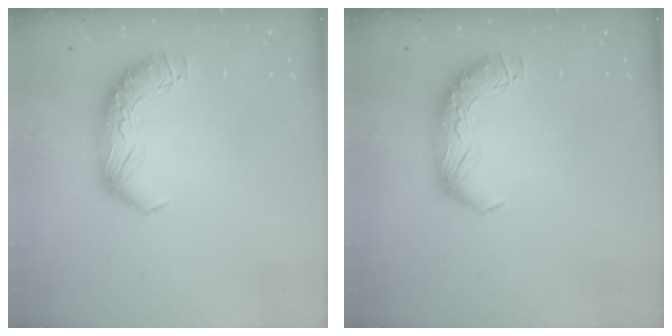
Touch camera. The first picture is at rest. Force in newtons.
{"total": 0.0}